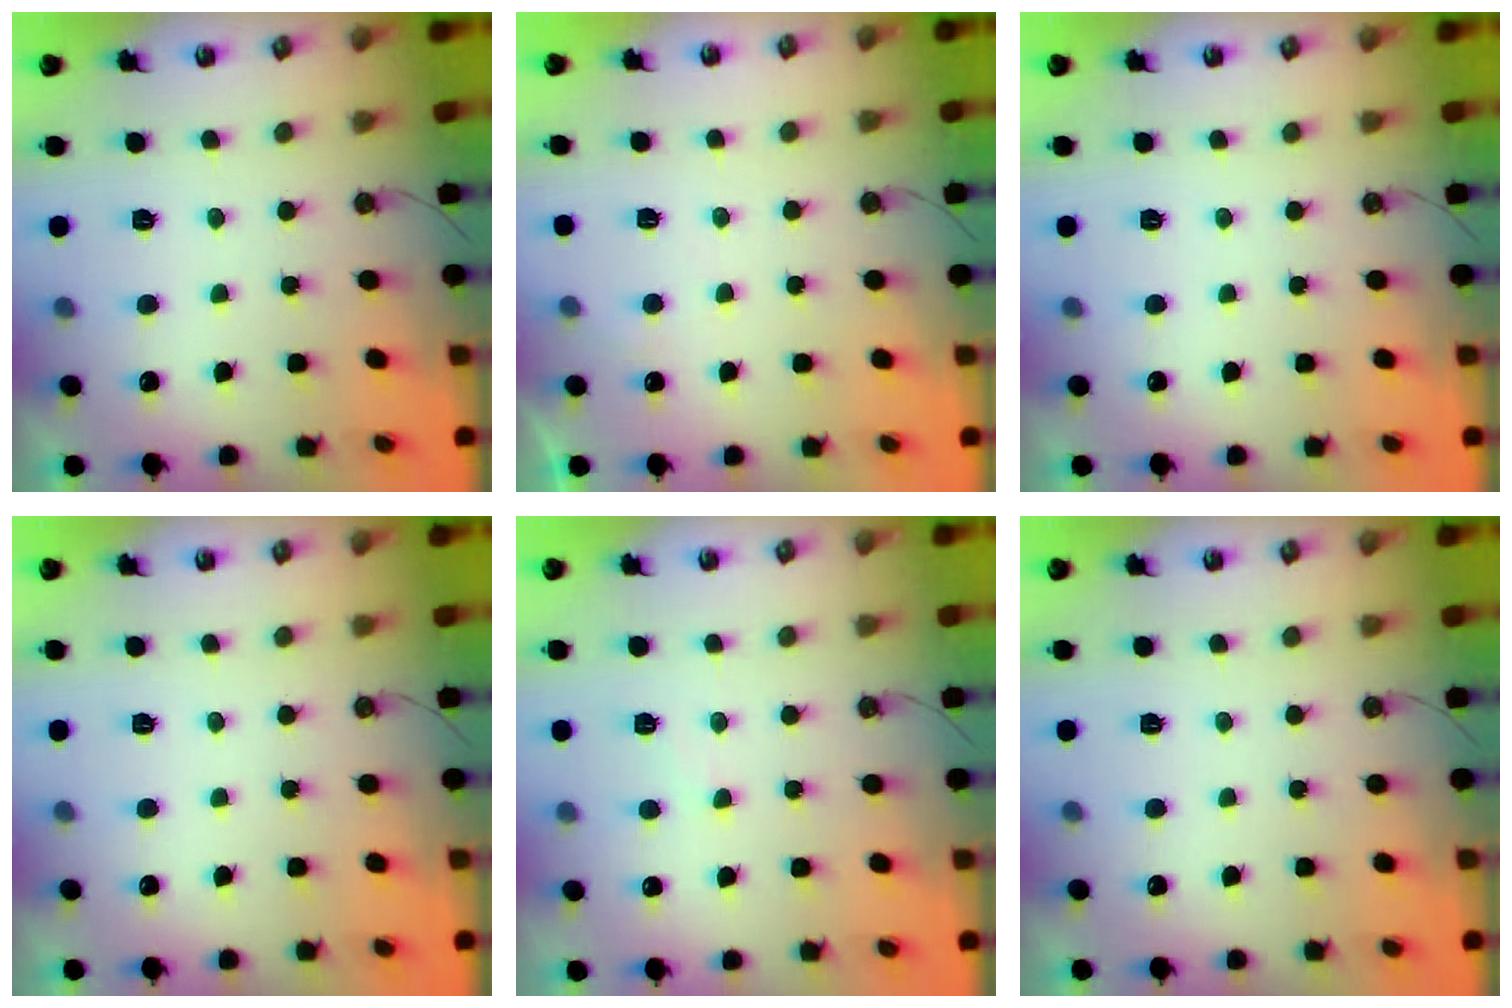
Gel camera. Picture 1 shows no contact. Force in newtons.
{"total": 2.3, "press": 2.2, "slide": 0.3}
{"total": 0.0}
{"total": 0.0}
{"total": 7.6, "press": 7.6, "slide": 0.8}
{"total": 0.0}